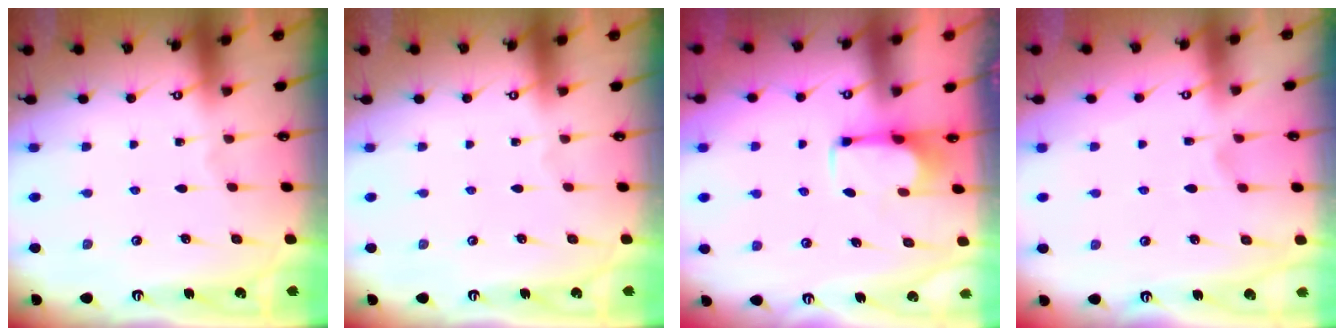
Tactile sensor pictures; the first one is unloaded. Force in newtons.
{"total": 0.0}
{"total": 2.8, "press": 2.7, "slide": 0.9}
{"total": 3.4, "press": 3.3, "slide": 1.0}